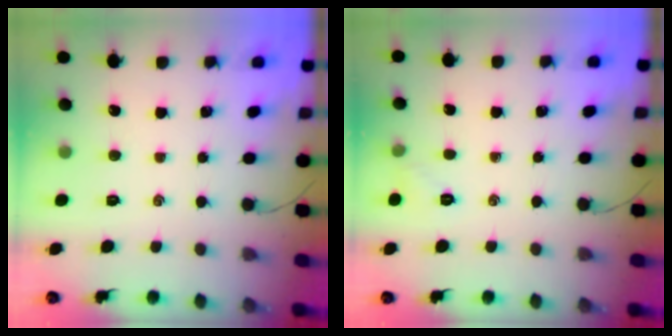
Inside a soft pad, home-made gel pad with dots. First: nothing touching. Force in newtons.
{"total": 4.3, "press": 4.1, "slide": 1.3}